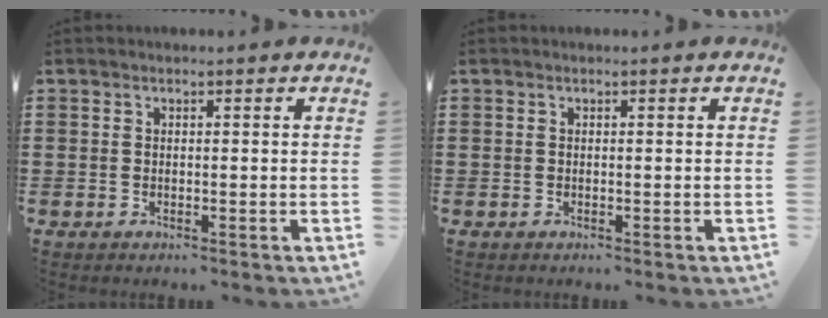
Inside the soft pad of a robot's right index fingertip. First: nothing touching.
{"total": 0.0}